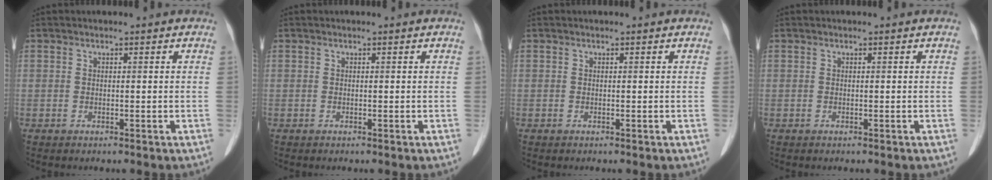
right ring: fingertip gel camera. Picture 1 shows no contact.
{"total": 0.0}
{"total": 0.0}
{"total": 0.0}